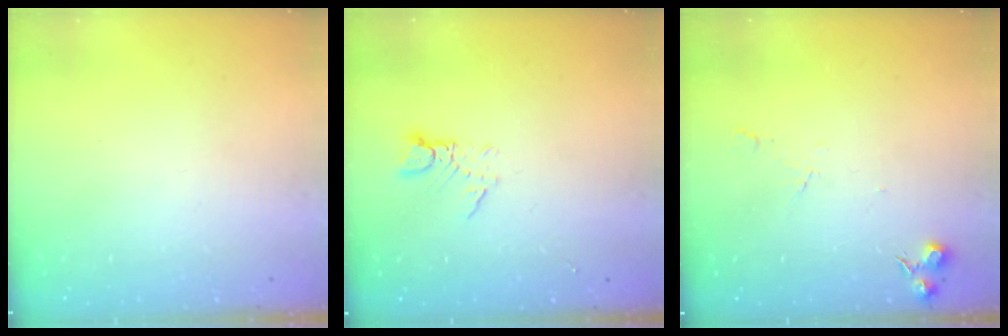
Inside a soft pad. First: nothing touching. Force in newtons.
{"total": 3.0, "press": 3.0, "slide": 0.3}
{"total": 5.5, "press": 5.5, "slide": 0.8}